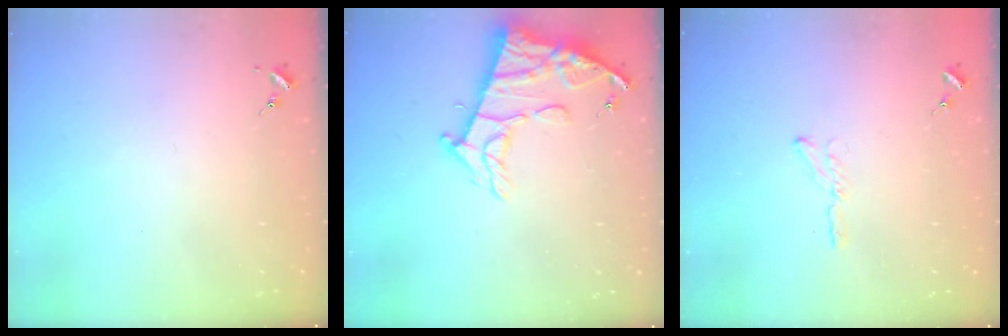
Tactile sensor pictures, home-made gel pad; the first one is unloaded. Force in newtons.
{"total": 14.0, "press": 13.9, "slide": 1.1}
{"total": 4.1, "press": 4.1, "slide": 0.5}